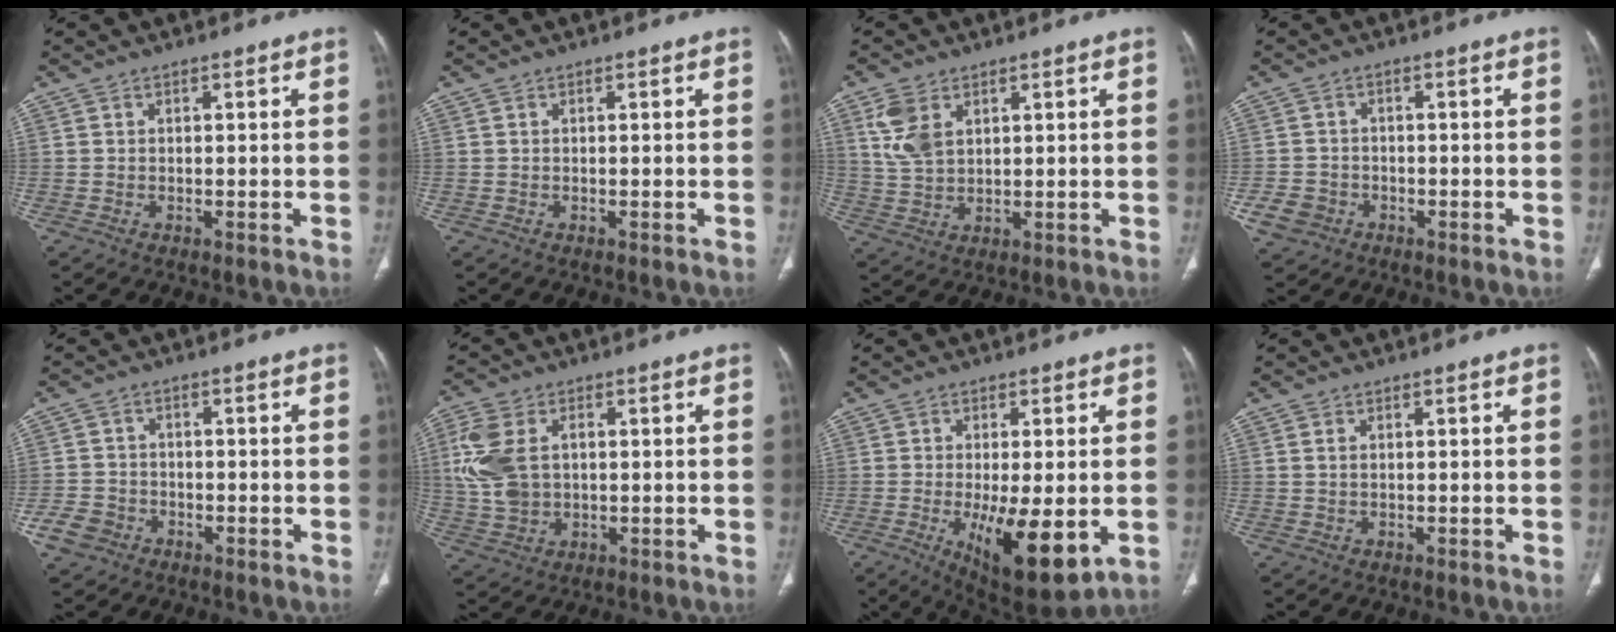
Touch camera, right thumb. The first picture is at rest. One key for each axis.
{"total": 0.0}
{"total": 6.9, "fx": 3.0, "fy": 4.1, "fz": 4.6, "tx": -0.094, "ty": -0.004, "tz": 0.070}
{"total": 5.0, "fx": -2.1, "fy": 4.2, "fz": 1.6, "tx": -0.026, "ty": 0.013, "tz": -0.033}
{"total": 4.8, "fx": -2.5, "fy": 3.9, "fz": 1.4, "tx": -0.019, "ty": 0.018, "tz": -0.043}
{"total": 11.0, "fx": 1.7, "fy": 7.5, "fz": 7.9, "tx": -0.177, "ty": 0.005, "tz": 0.039}
{"total": 13.5, "fx": -3.2, "fy": 4.7, "fz": 12.2, "tx": -0.190, "ty": -0.026, "tz": -0.033}
{"total": 0.8, "fx": 0.3, "fy": 0.4, "fz": 0.6, "tx": -0.017, "ty": 0.002, "tz": 0.008}